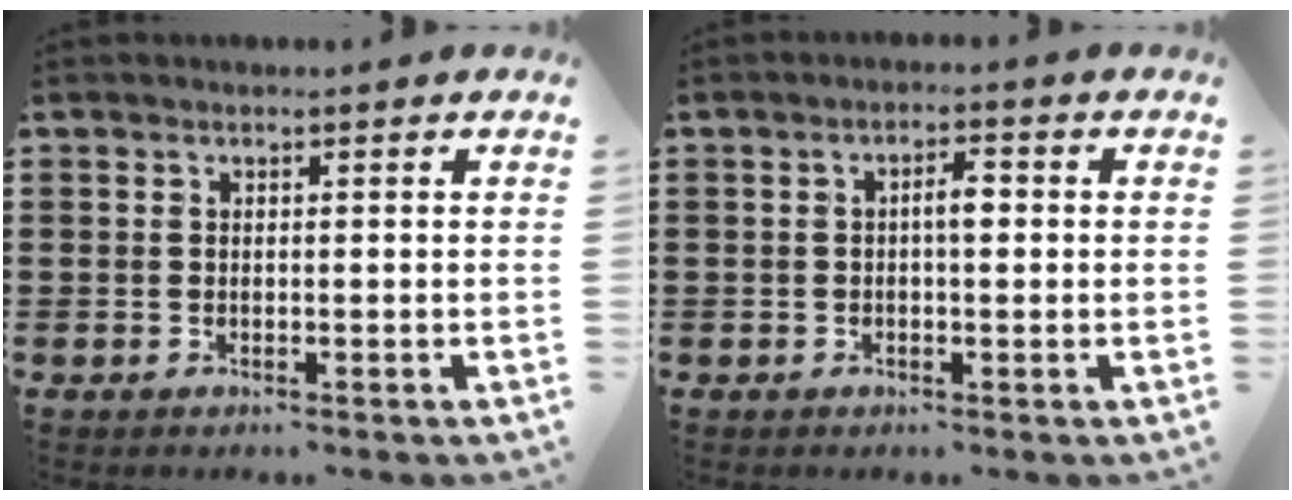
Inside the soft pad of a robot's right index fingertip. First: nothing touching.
{"total": 2.9, "force": [0.1, 0.9, 2.7], "torque": [-0.050, 0.005, -0.001]}